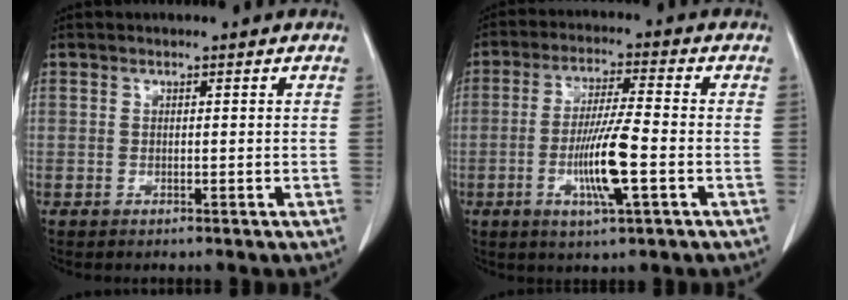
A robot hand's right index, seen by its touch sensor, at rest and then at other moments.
{"total": 9.2, "force": [-2.5, 0.2, 8.8], "torque": [-0.167, -0.008, -0.047]}